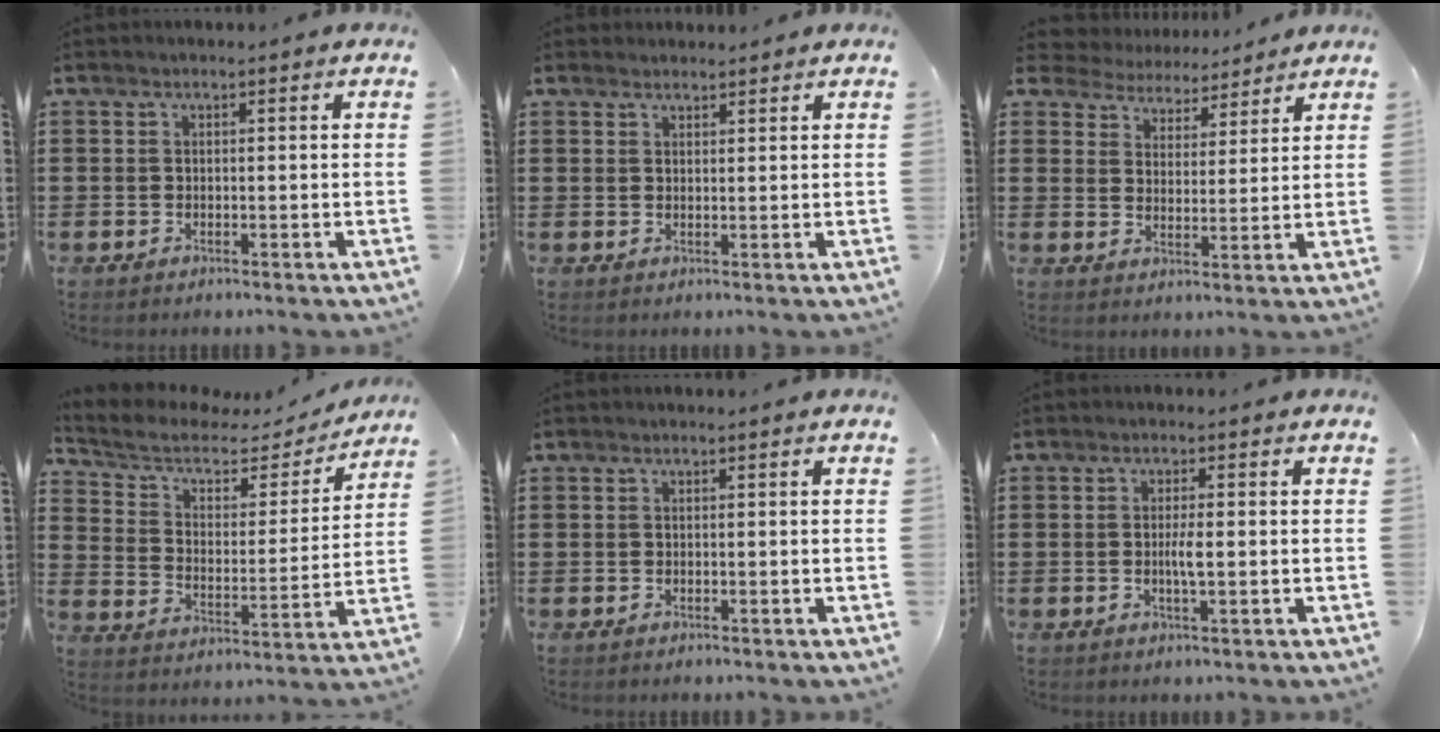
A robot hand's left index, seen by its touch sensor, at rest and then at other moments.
{"total": 1.5, "force": [1.4, 0.4, 0.0], "torque": [-0.003, 0.002, 0.028]}
{"total": 4.7, "force": [4.5, 1.1, -0.5], "torque": [-0.021, -0.028, 0.078]}
{"total": 5.6, "force": [3.9, 3.1, 2.5], "torque": [-0.074, -0.018, 0.062]}
{"total": 0.0}
{"total": 2.6, "force": [-0.3, 0.4, 2.6], "torque": [-0.049, -0.003, -0.006]}